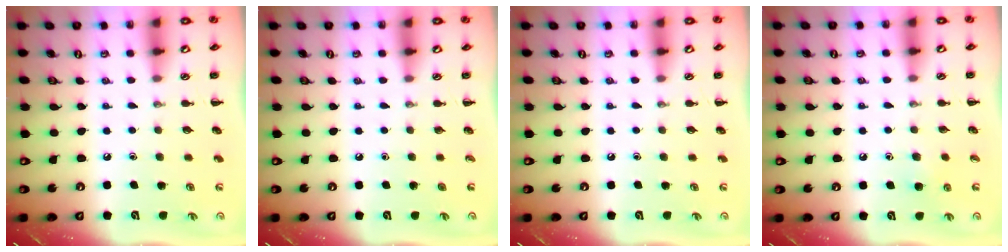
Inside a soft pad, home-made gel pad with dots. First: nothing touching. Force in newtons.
{"total": 0.0}
{"total": 0.0}
{"total": 3.0, "press": 2.7, "slide": 1.3}